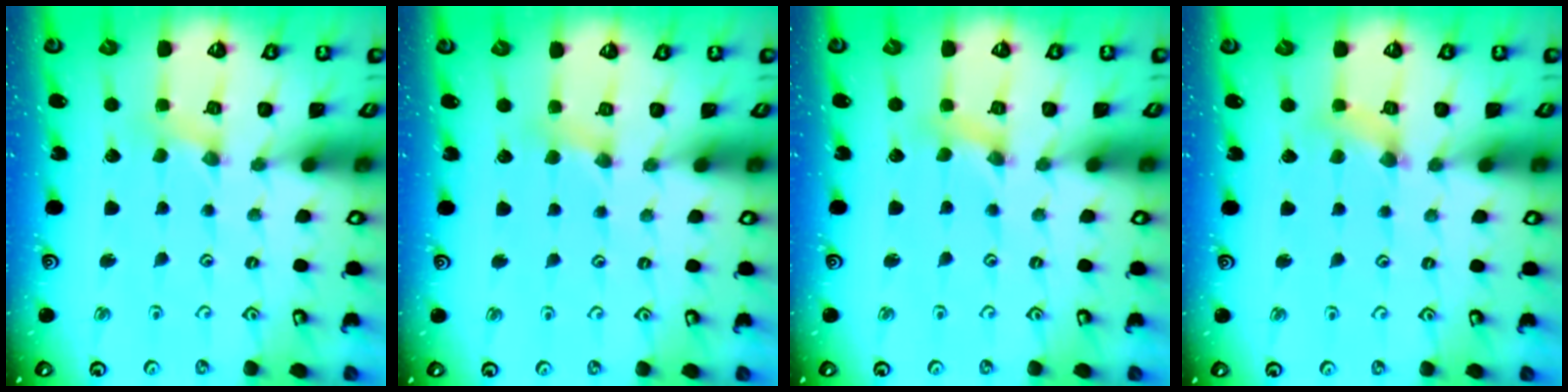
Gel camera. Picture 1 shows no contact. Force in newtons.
{"total": 2.8, "press": 2.8, "slide": 0.5}
{"total": 1.3, "press": 1.3, "slide": 0.3}
{"total": 2.3, "press": 2.3, "slide": 0.3}